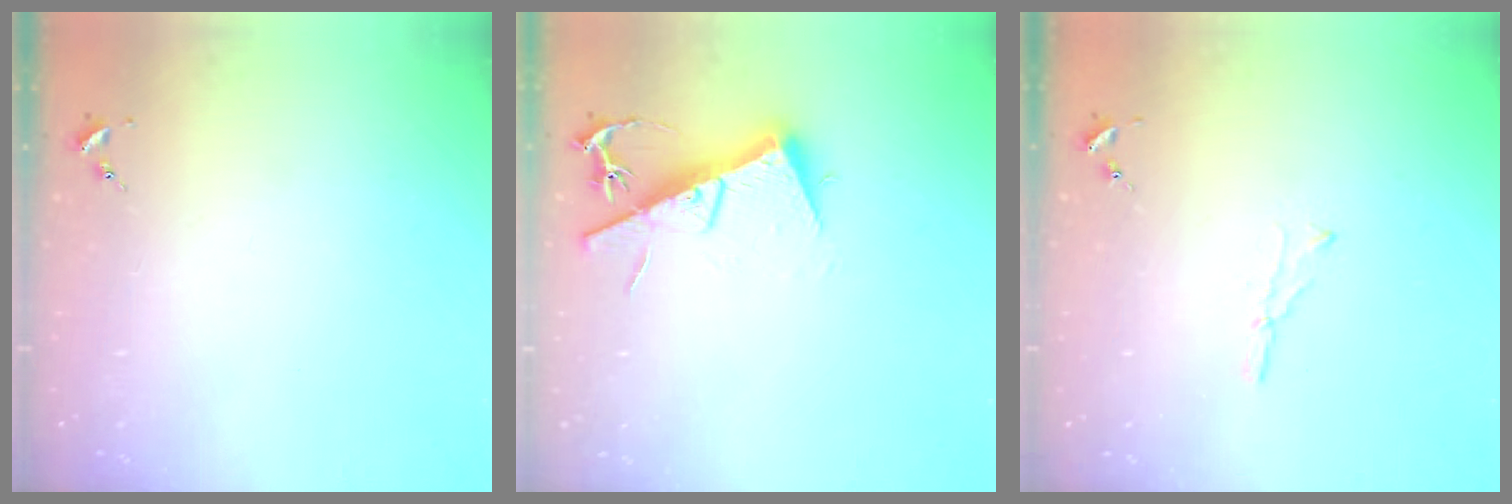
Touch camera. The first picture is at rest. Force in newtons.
{"total": 12.5, "press": 12.5, "slide": 0.5}
{"total": 3.5, "press": 3.5, "slide": 0.4}